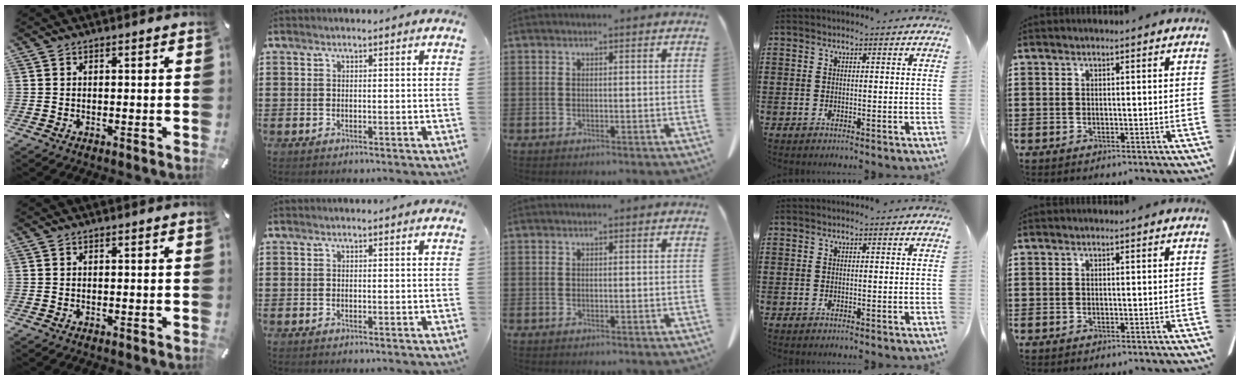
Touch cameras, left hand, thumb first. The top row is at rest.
{}